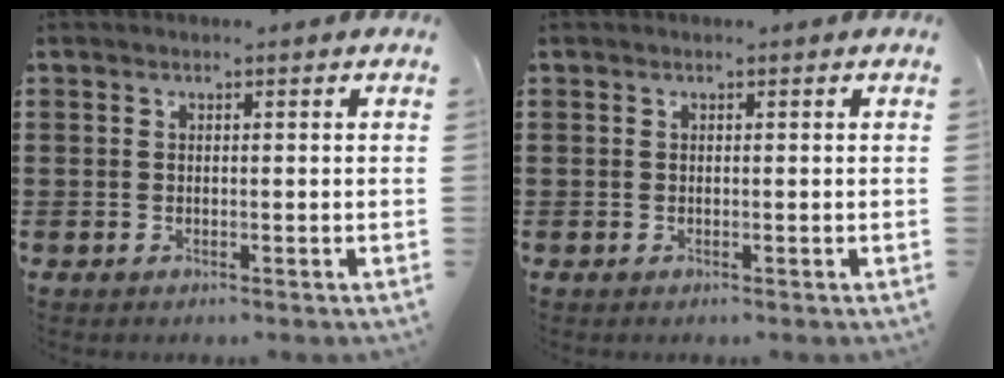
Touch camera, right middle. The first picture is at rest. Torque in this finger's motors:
{"motor_torque": [-0.08, 0.07, 0.00, 0.00]}